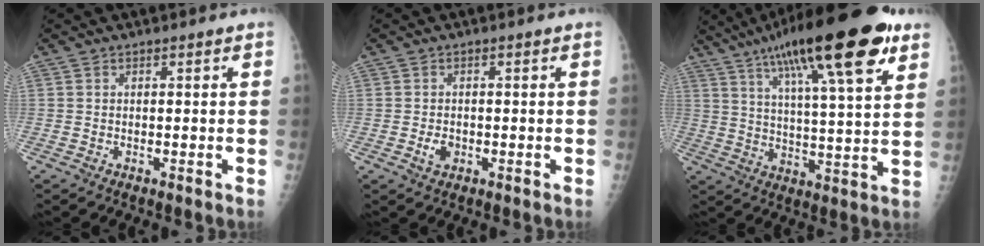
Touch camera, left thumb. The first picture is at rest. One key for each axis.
{"total": 2.3, "fx": -0.7, "fy": 1.7, "fz": 1.4, "tx": -0.020, "ty": 0.001, "tz": -0.008}
{"total": 24.0, "fx": 13.3, "fy": 5.4, "fz": 19.2, "tx": -0.300, "ty": -0.020, "tz": 0.208}